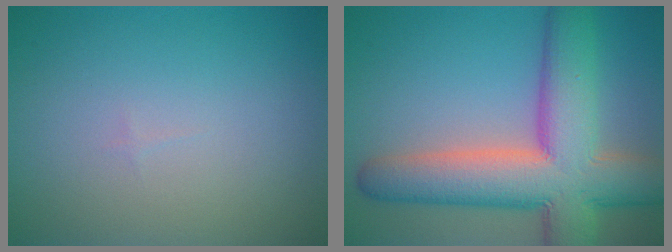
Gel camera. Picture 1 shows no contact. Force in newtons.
{"total": 12.0, "press": 12.0, "slide": 0.8}